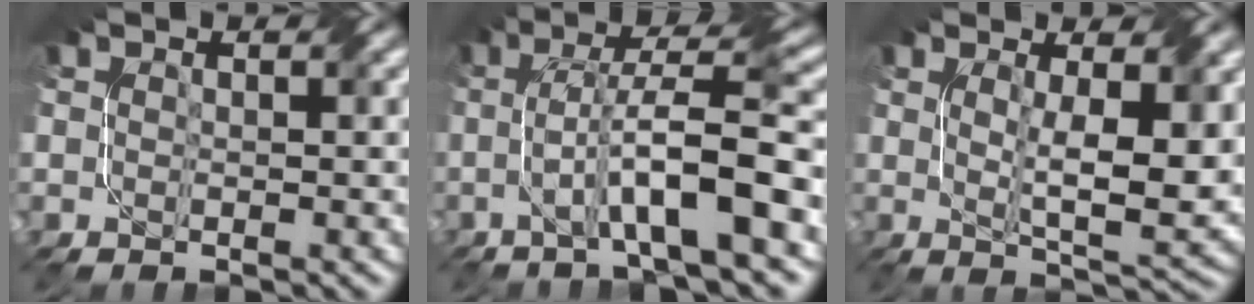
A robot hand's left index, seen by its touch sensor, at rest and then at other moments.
{"total": 7.8, "force": [-1.5, 1.0, 7.6], "torque": [-0.130, 0.021, -0.031]}
{"total": 6.6, "force": [1.1, 1.6, 6.3], "torque": [-0.106, -0.011, 0.026]}